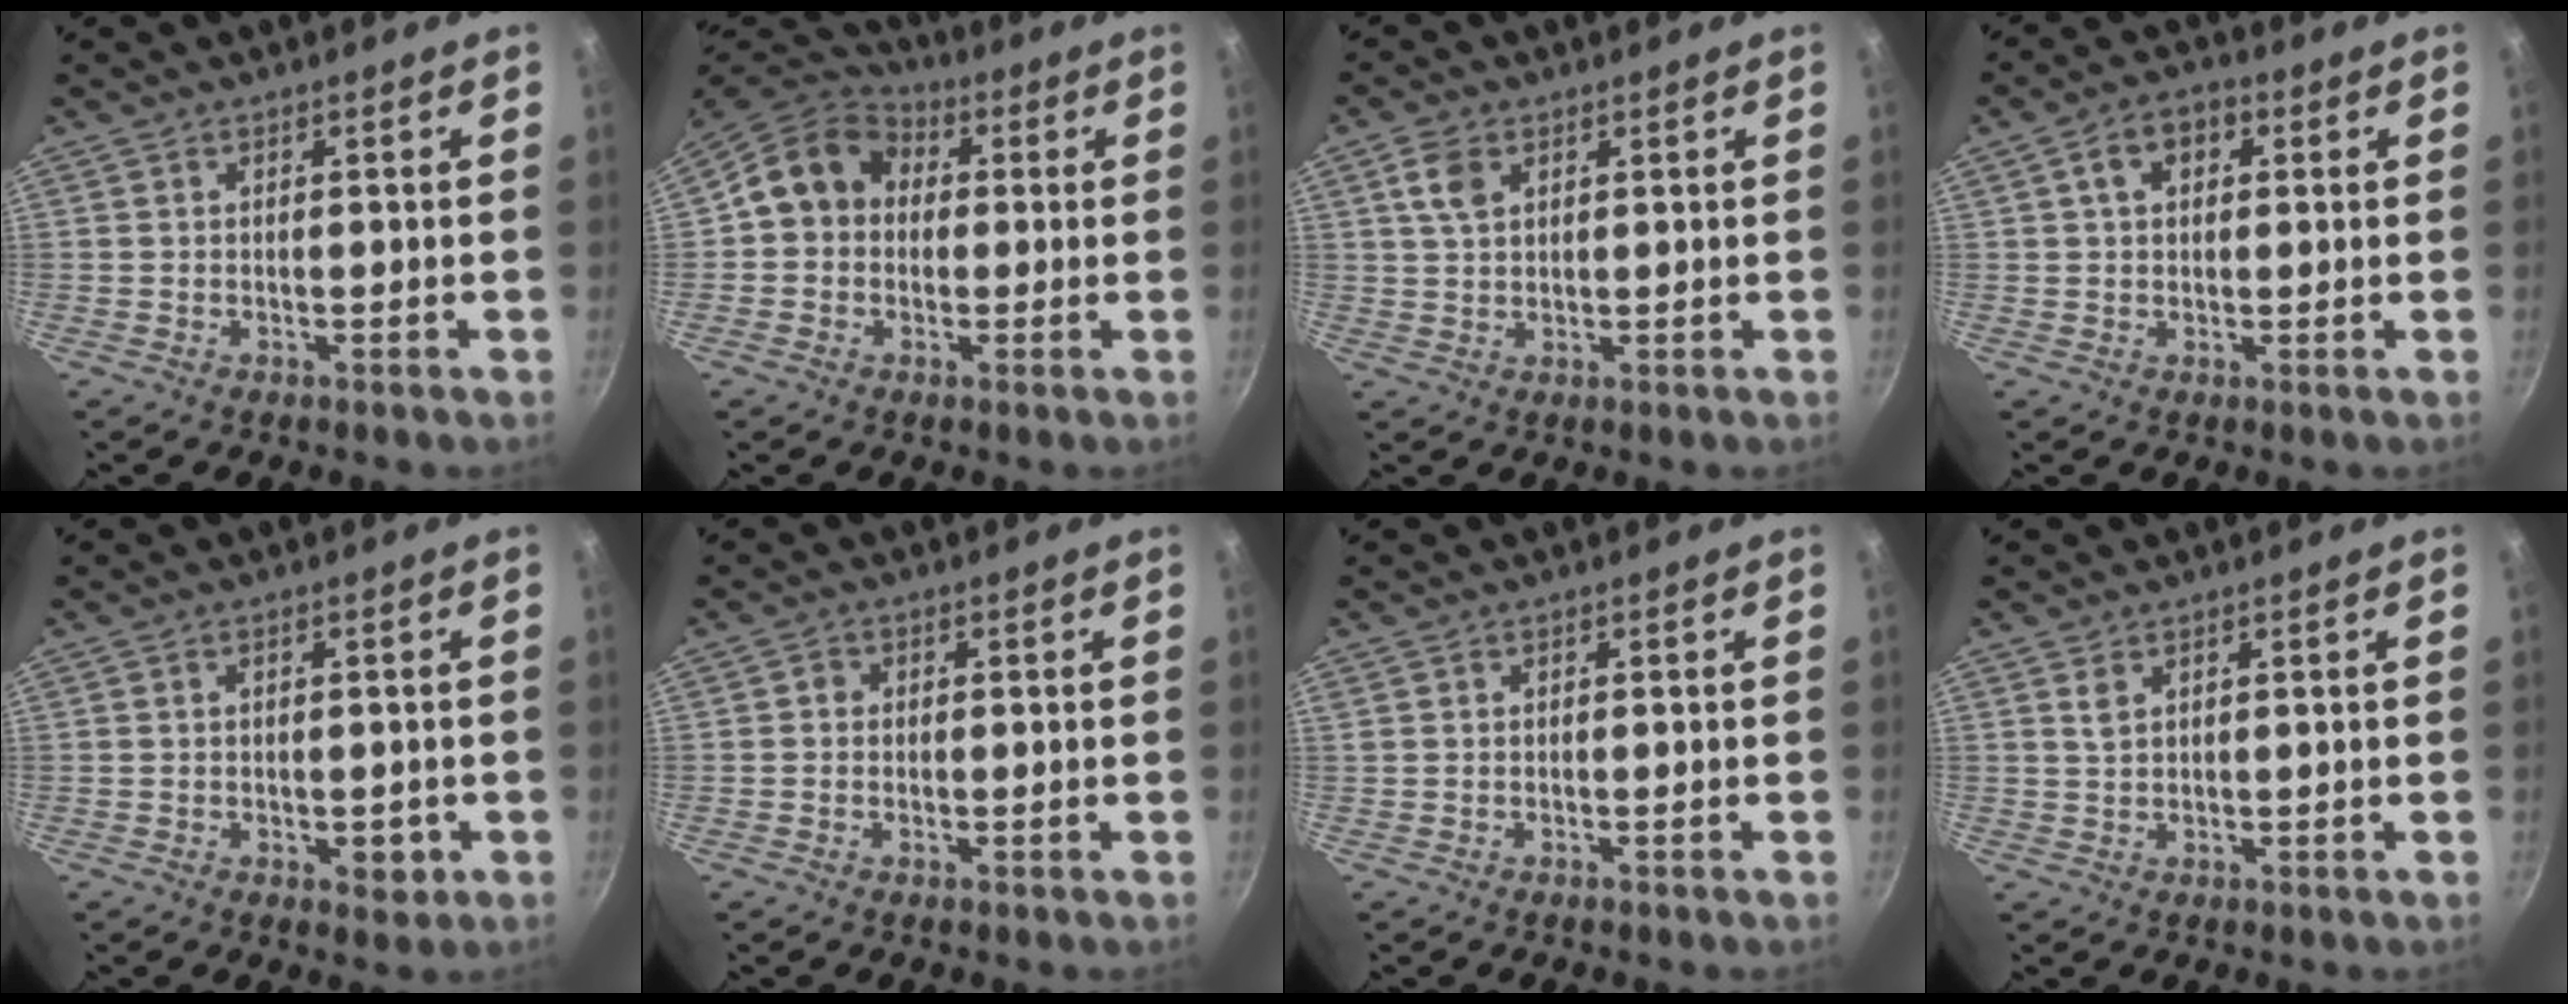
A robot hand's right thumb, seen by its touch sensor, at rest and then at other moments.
{"total": 11.9, "force": [1.1, 10.0, 6.3], "torque": [-0.074, 0.033, -0.005]}
{"total": 4.7, "force": [1.9, 3.0, 3.0], "torque": [-0.052, 0.000, 0.038]}
{"total": 6.5, "force": [1.9, 4.6, 4.2], "torque": [-0.043, 0.012, 0.023]}
{"total": 3.5, "force": [-0.9, 1.9, 2.8], "torque": [-0.025, 0.003, -0.008]}
{"total": 1.1, "force": [-0.1, 1.1, 0.3], "torque": [-0.004, 0.002, -0.005]}
{"total": 0.0}
{"total": 1.6, "force": [0.9, 0.8, 1.0], "torque": [-0.020, -0.004, 0.021]}